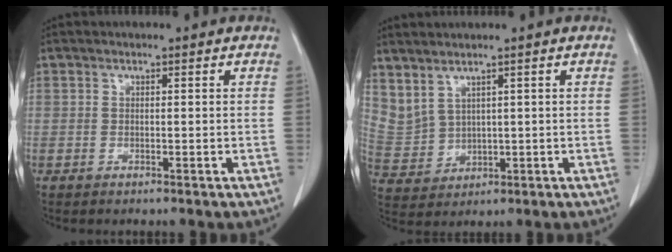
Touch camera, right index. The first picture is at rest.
{"total": 6.8, "force": [4.6, 3.7, 3.5], "torque": [-0.089, 0.003, 0.120]}